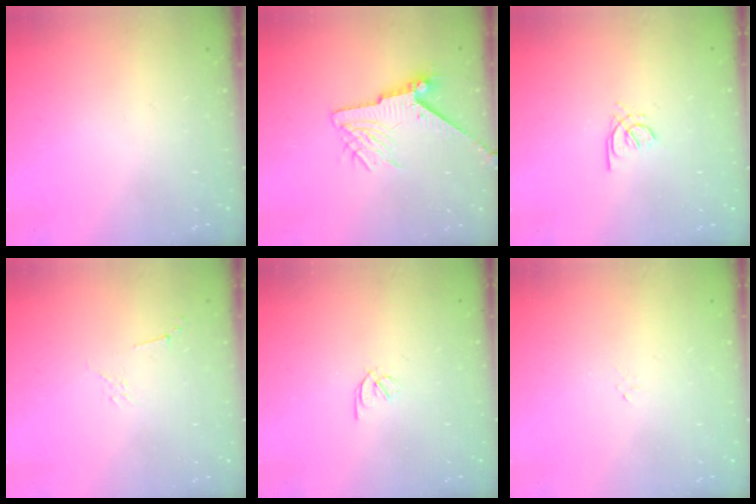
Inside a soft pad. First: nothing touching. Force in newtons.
{"total": 8.0, "press": 8.0, "slide": 0.1}
{"total": 2.4, "press": 2.4, "slide": 0.6}
{"total": 3.3, "press": 3.2, "slide": 0.8}
{"total": 2.0, "press": 2.0, "slide": 0.3}
{"total": 0.0}